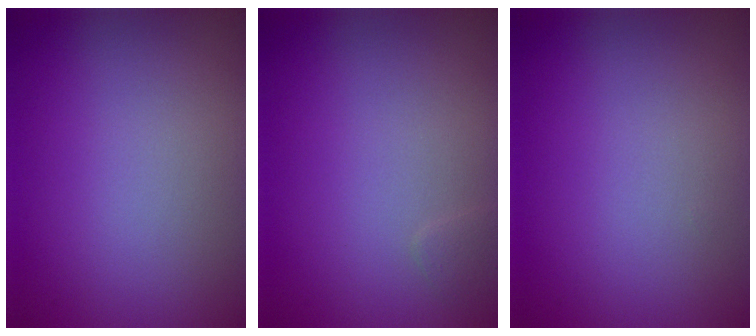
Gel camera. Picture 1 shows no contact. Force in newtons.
{"total": 0.6, "press": 0.6, "slide": 0.1}
{"total": 0.0}